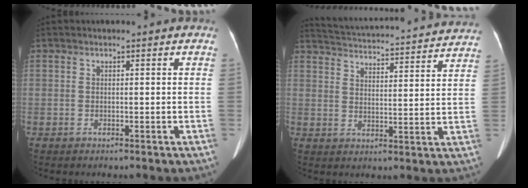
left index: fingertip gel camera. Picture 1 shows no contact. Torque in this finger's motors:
{"motor_torque": [-0.67, -0.79, -0.64, -0.13]}